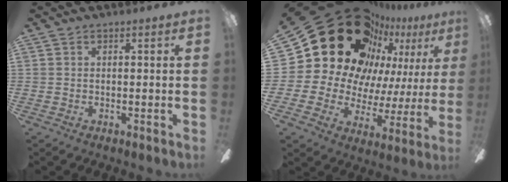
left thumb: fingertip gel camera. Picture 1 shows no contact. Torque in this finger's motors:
{"motor_torque": [1.58, 3.43, 1.35, -1.42, 0.15]}